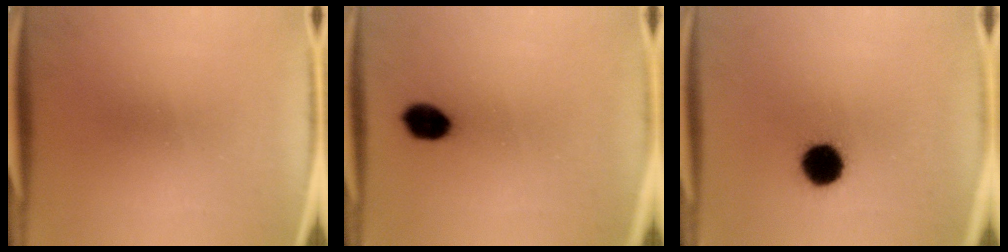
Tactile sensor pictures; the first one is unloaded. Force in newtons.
{"total": 6.1}
{"total": 10.5}